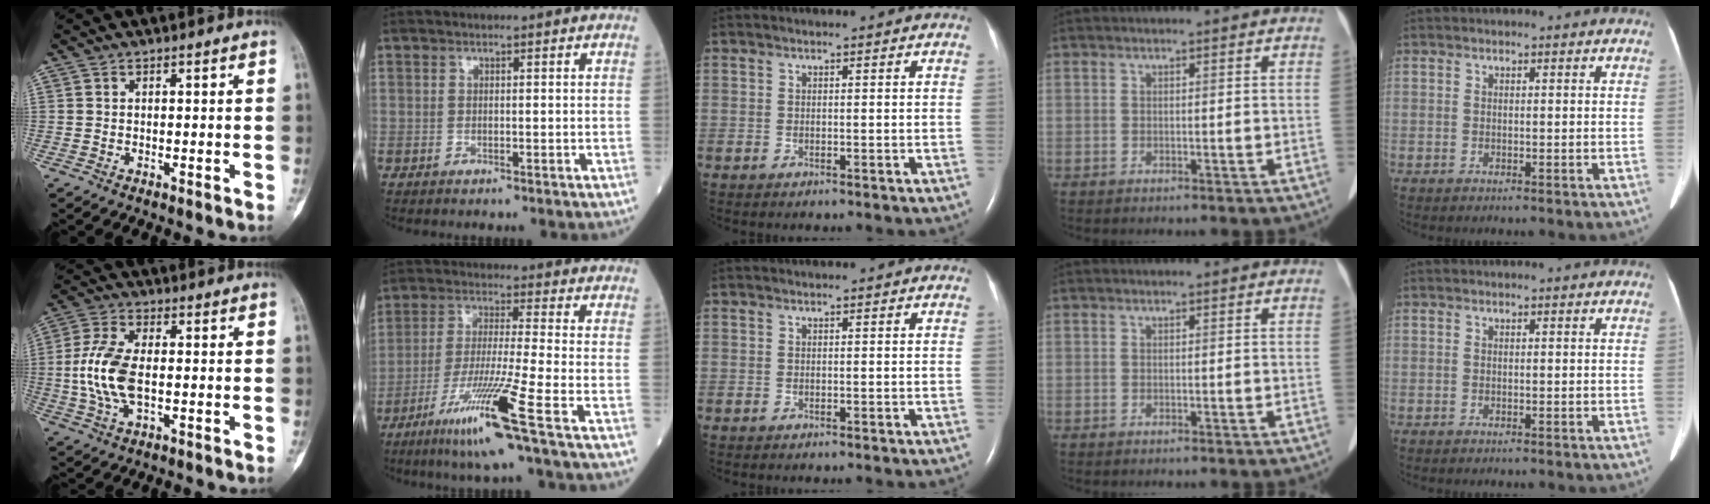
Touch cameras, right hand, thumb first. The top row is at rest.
{"thumb": {"total": 10.7, "force": [-0.8, 5.4, 9.2], "torque": [-0.205, 0.008, -0.017]}, "index": {"total": 12.9, "force": [-6.7, -1.8, 10.9], "torque": [-0.211, -0.038, -0.127]}}